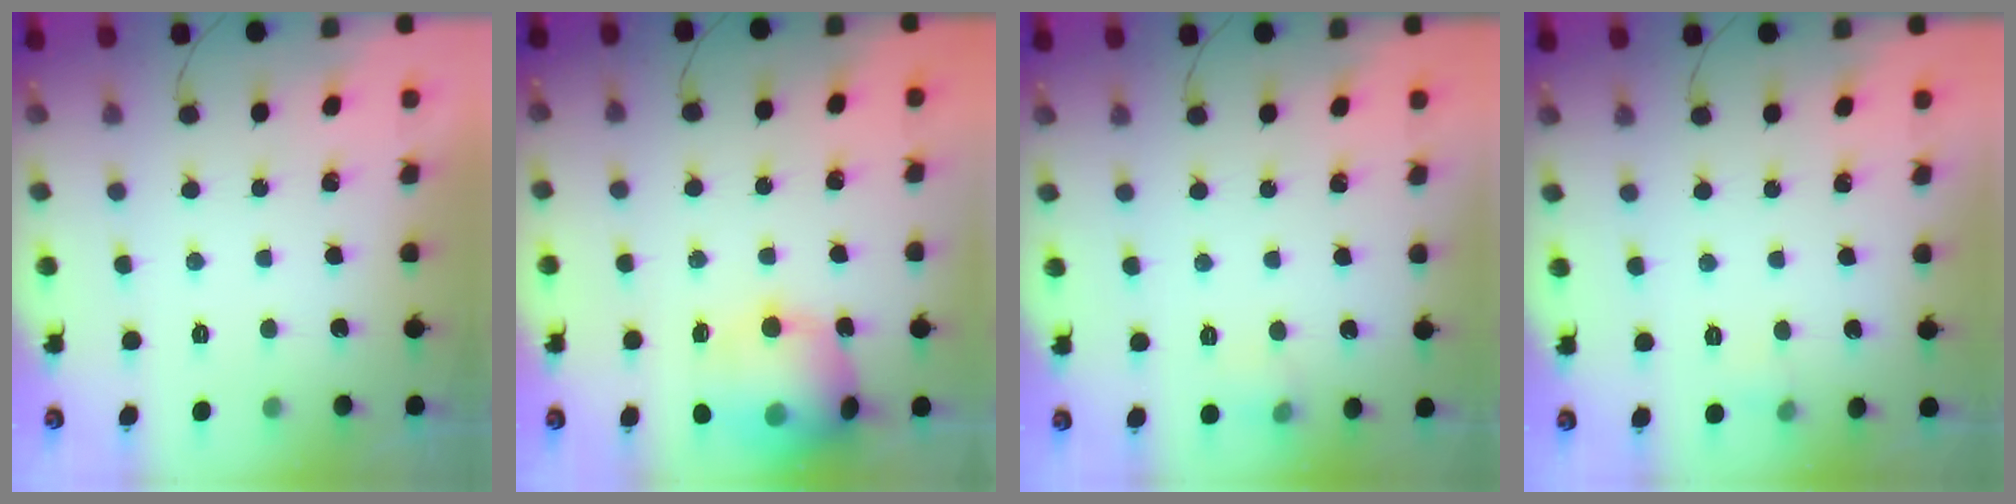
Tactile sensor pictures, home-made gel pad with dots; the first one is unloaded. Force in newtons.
{"total": 15.8, "press": 15.4, "slide": 3.3}
{"total": 5.2, "press": 5.0, "slide": 1.6}
{"total": 3.3, "press": 3.0, "slide": 1.2}